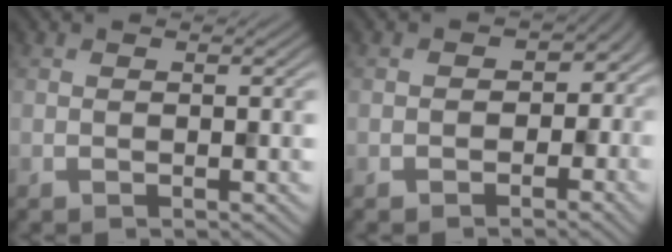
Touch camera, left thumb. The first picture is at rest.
{"total": 3.7, "force": [-1.1, 3.2, 1.6], "torque": [-0.001, -0.003, -0.020]}